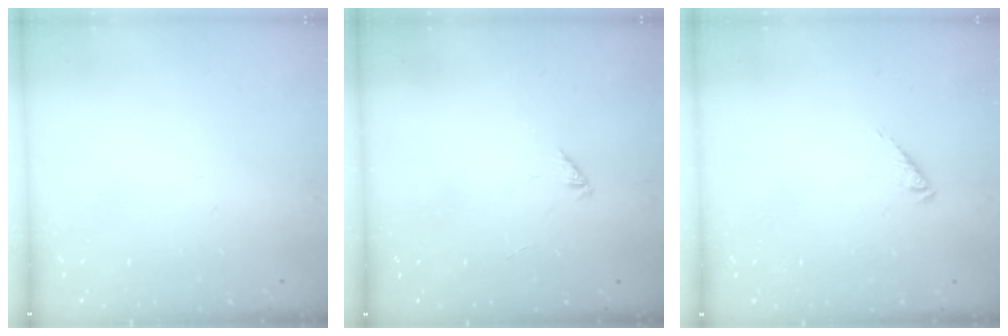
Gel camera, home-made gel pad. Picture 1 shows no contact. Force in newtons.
{"total": 0.0}
{"total": 2.0, "press": 2.0, "slide": 0.5}